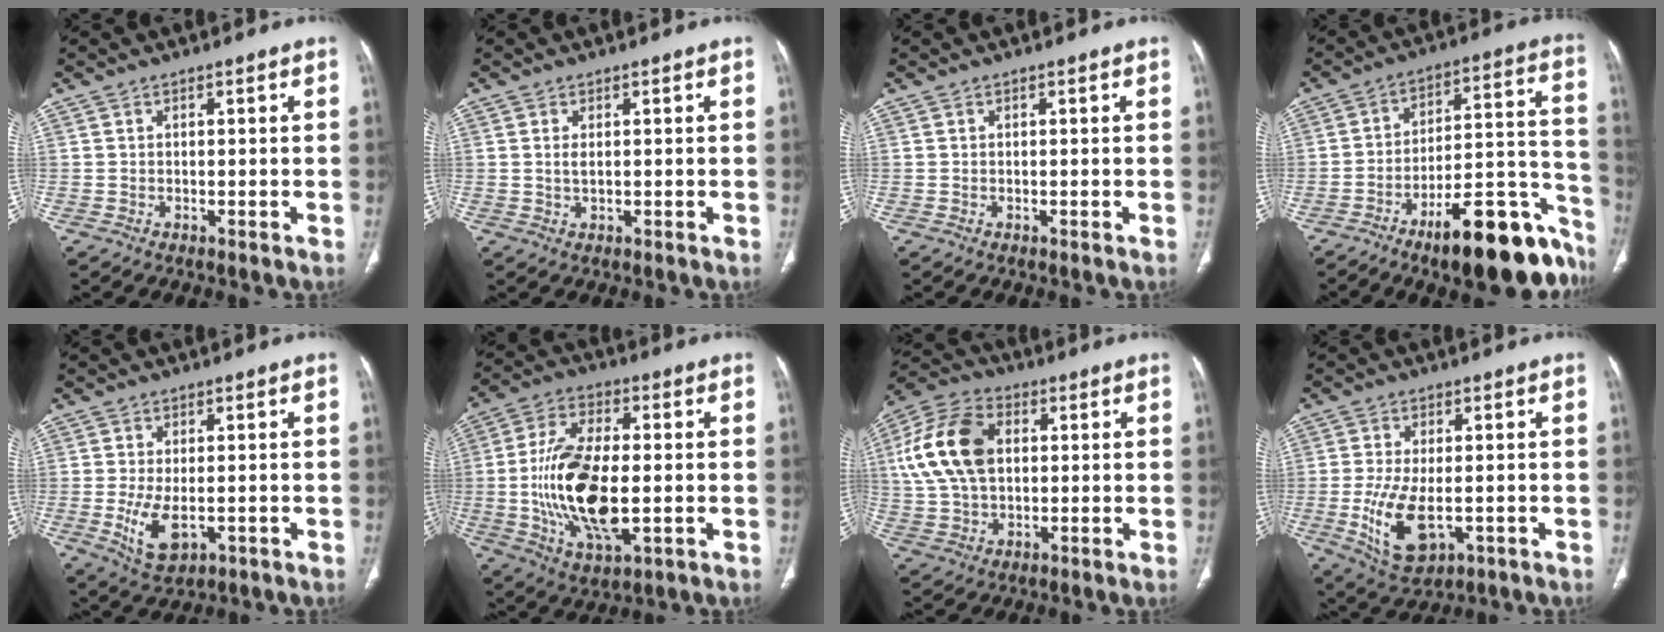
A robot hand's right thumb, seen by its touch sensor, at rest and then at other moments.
{"total": 1.6, "force": [0.3, 0.7, 1.4], "torque": [-0.029, -0.002, 0.011]}
{"total": 0.0}
{"total": 23.1, "force": [-14.4, 7.4, 16.6], "torque": [-0.143, 0.112, -0.210]}
{"total": 6.8, "force": [-1.6, 3.5, 5.6], "torque": [-0.108, -0.015, -0.018]}
{"total": 18.6, "force": [-1.7, 8.7, 16.3], "torque": [-0.317, -0.003, -0.024]}
{"total": 16.0, "force": [2.8, 10.6, 11.7], "torque": [-0.222, 0.016, 0.048]}
{"total": 10.6, "force": [-2.5, 5.3, 8.8], "torque": [-0.171, -0.013, -0.030]}